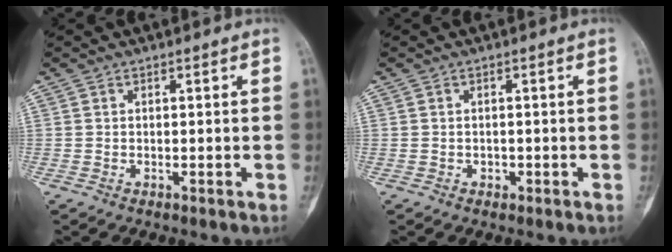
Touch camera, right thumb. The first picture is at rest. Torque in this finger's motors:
{"motor_torque": [-0.42, 0.37, -0.30, 0.15, -0.02]}